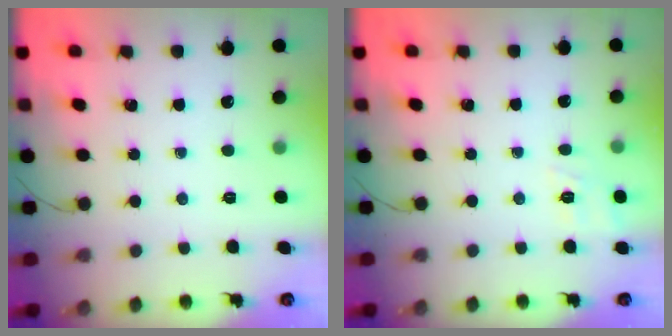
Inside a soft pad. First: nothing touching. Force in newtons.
{"total": 8.4, "press": 8.2, "slide": 1.5}